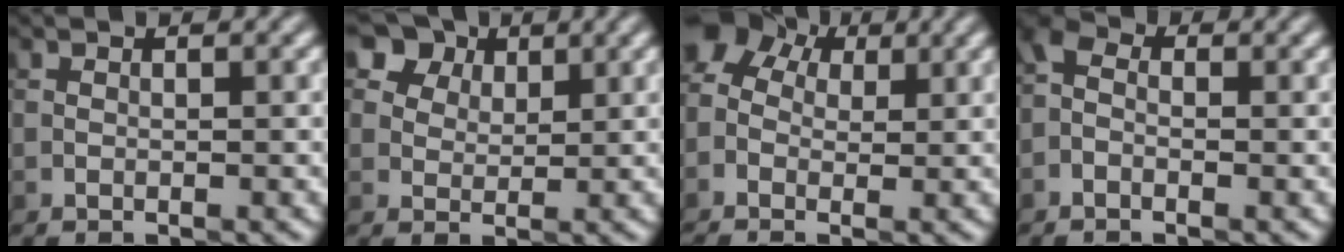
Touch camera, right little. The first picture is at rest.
{"total": 5.7, "force": [3.7, 3.9, 2.0], "torque": [-0.037, 0.007, 0.053]}
{"total": 6.4, "force": [0.5, 4.8, 4.1], "torque": [-0.091, 0.028, 0.000]}
{"total": 1.8, "force": [-0.7, 1.2, 1.1], "torque": [-0.024, 0.008, -0.024]}